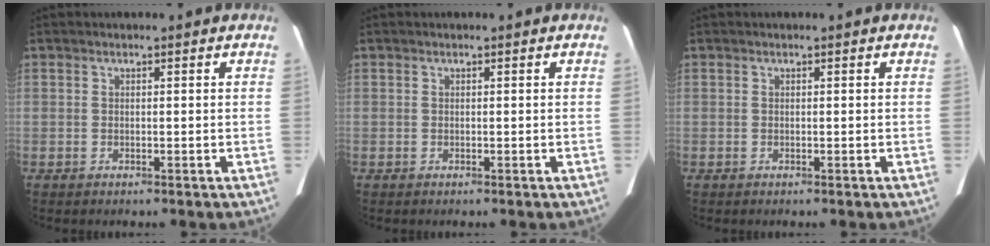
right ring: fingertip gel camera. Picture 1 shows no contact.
{"total": 0.0}
{"total": 0.0}